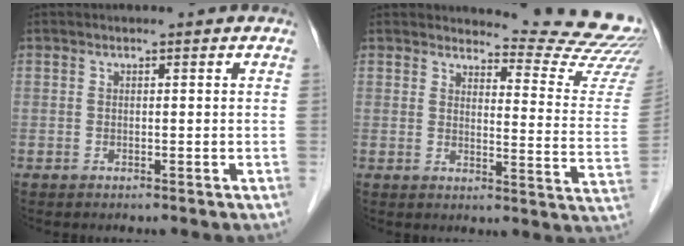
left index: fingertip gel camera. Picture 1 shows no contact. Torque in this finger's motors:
{"motor_torque": [-0.01, -0.10, 0.04, 0.00]}